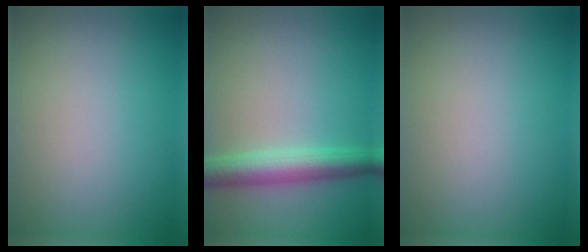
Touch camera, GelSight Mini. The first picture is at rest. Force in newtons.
{"total": 4.4, "press": 4.4, "slide": 0.1}
{"total": 0.0}